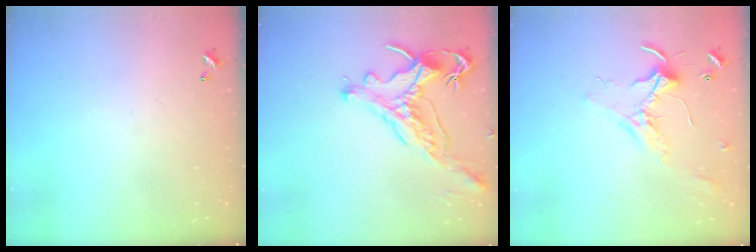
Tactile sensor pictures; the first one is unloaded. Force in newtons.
{"total": 1.2, "press": 0.9, "slide": 0.9}
{"total": 2.1, "press": 2.1, "slide": 0.5}